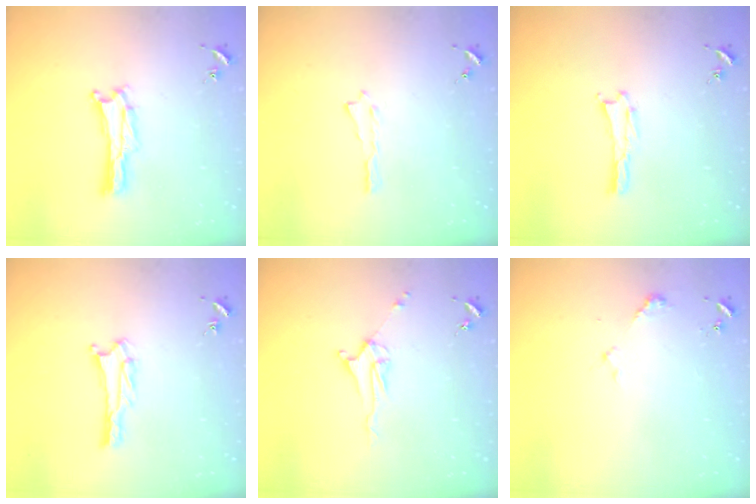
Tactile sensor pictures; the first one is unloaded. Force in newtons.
{"total": 0.0}
{"total": 0.0}
{"total": 2.7, "press": 2.7, "slide": 0.2}
{"total": 3.7, "press": 3.7, "slide": 0.5}
{"total": 2.4, "press": 2.3, "slide": 0.3}